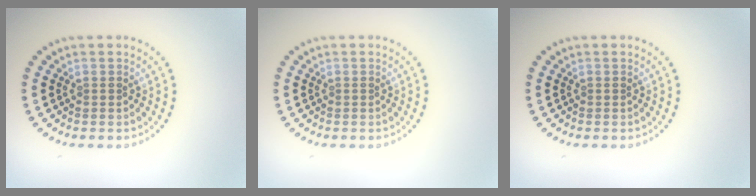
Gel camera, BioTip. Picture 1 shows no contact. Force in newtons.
{"total": 0.0}
{"total": 0.0}